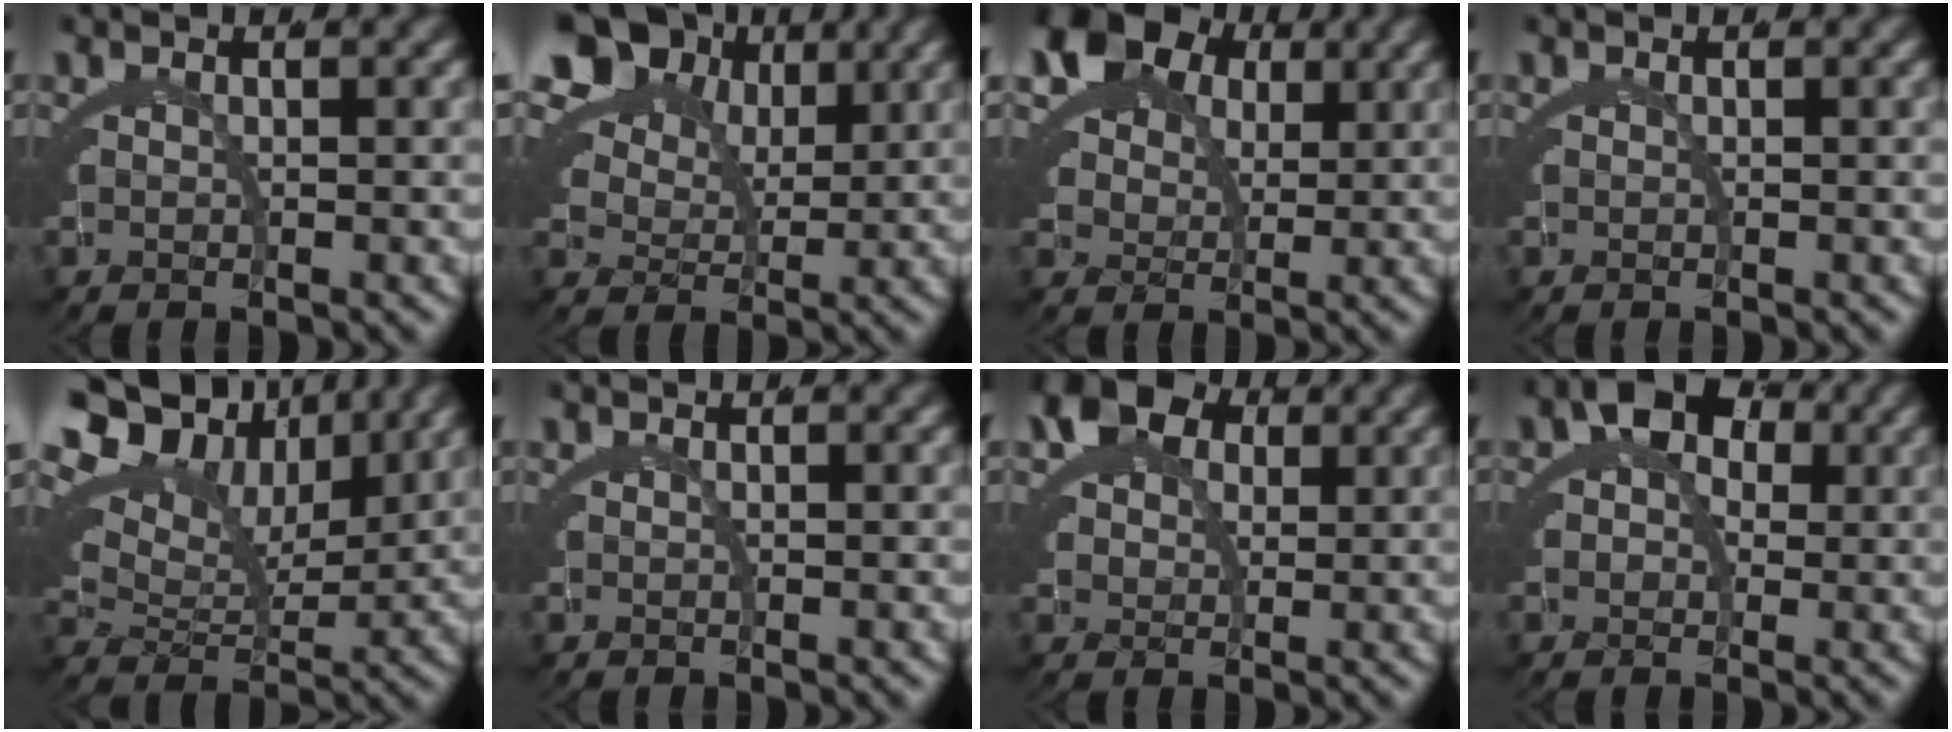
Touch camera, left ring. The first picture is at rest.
{"total": 10.8, "force": [5.2, 7.1, 6.3], "torque": [-0.119, 0.011, 0.079]}
{"total": 11.6, "force": [5.3, 8.5, 5.8], "torque": [-0.136, -0.001, 0.084]}
{"total": 0.0}
{"total": 13.9, "force": [6.6, 9.5, 7.7], "torque": [-0.155, 0.017, 0.095]}
{"total": 0.0}
{"total": 7.5, "force": [3.7, 5.3, 4.0], "torque": [-0.090, 0.002, 0.060]}
{"total": 6.4, "force": [2.0, 4.9, 3.7], "torque": [-0.066, -0.001, 0.024]}